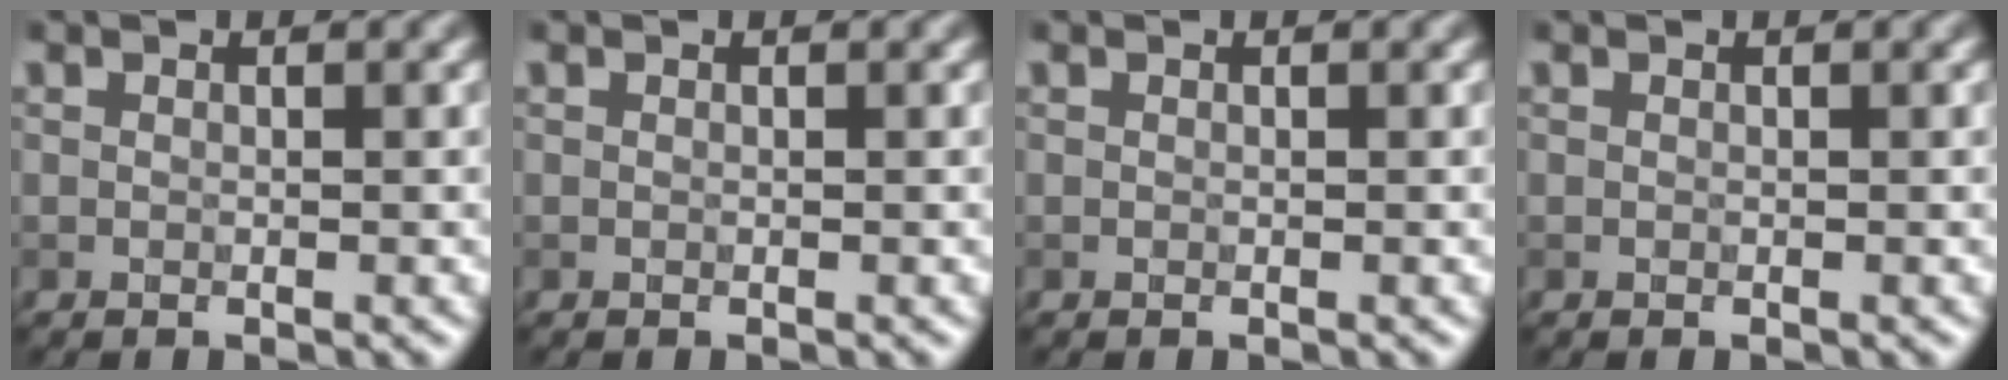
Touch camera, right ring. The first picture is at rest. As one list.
[{"total": 0.0}, {"total": 0.0}, {"total": 0.0}]